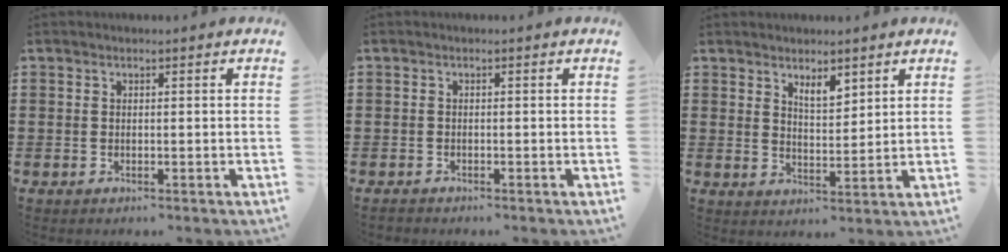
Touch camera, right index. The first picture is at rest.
{"total": 0.9, "force": [-0.8, 0.4, 0.0], "torque": [-0.001, 0.002, -0.018]}
{"total": 3.6, "force": [3.0, 1.3, 1.5], "torque": [-0.028, -0.004, 0.053]}